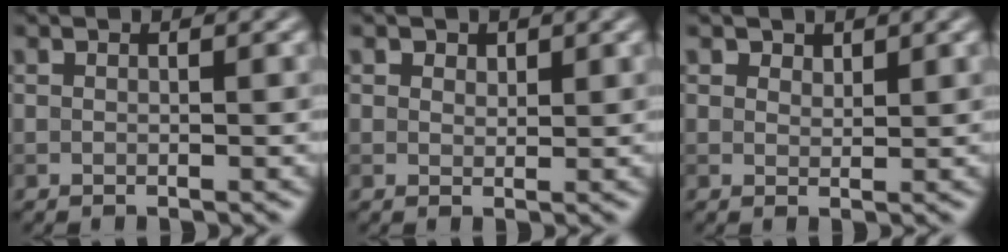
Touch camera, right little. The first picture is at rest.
{"total": 1.3, "force": [0.9, 0.8, 0.4], "torque": [-0.004, -0.003, 0.010]}
{"total": 1.3, "force": [1.1, 0.7, 0.3], "torque": [-0.004, -0.005, 0.016]}